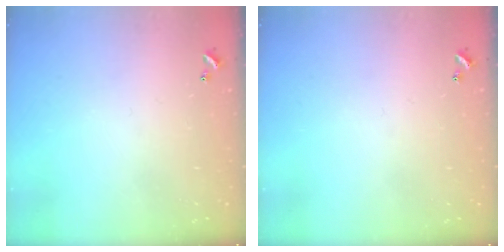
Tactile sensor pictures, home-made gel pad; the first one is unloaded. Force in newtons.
{"total": 0.0}